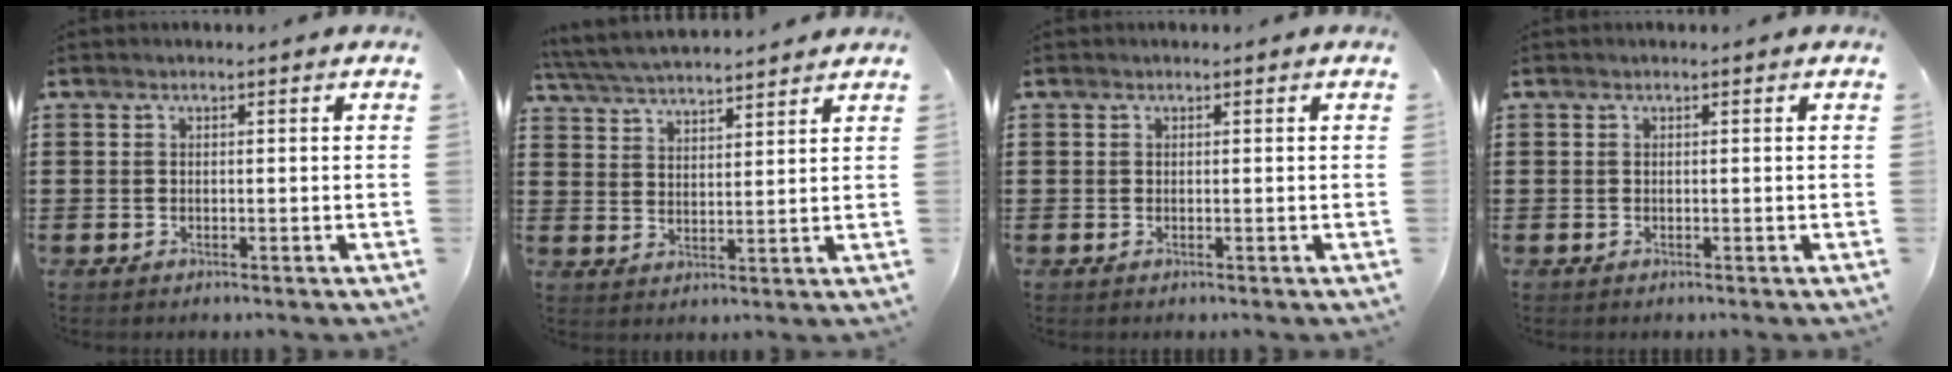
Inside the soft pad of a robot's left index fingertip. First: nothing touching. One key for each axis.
{"total": 5.1, "fx": 5.0, "fy": 0.3, "fz": 1.1, "tx": -0.041, "ty": -0.019, "tz": 0.088}
{"total": 0.0}
{"total": 0.0}